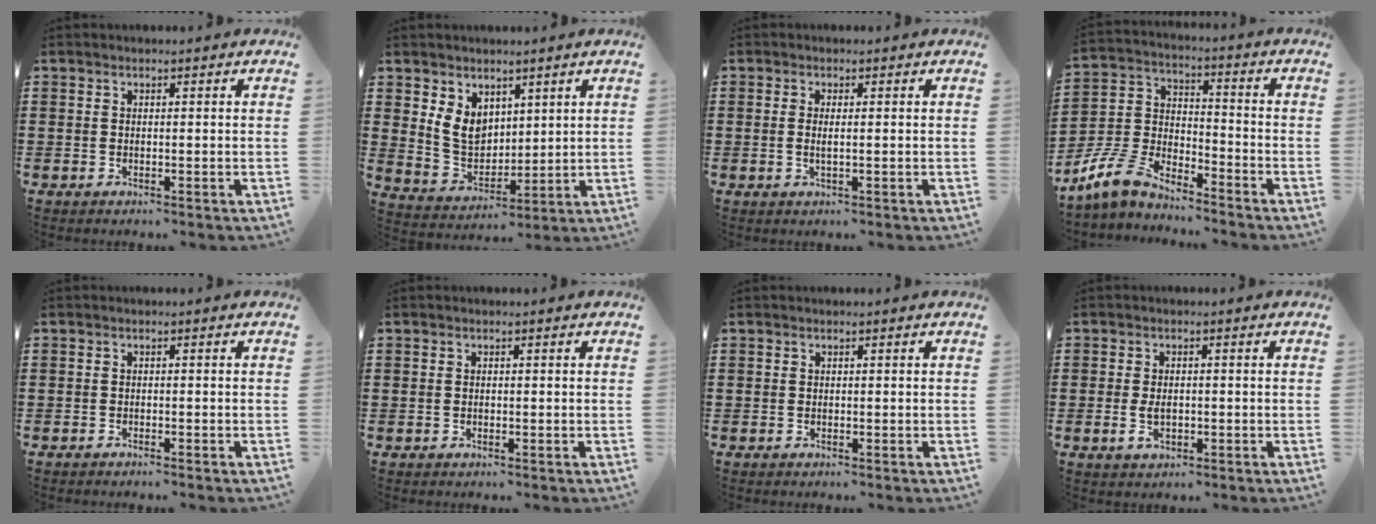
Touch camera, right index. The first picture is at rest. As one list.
[{"total": 6.8, "force": [3.2, 5.1, 3.1], "torque": [-0.087, 0.003, 0.062]}, {"total": 1.4, "force": [-0.1, 0.1, 1.4], "torque": [-0.026, -0.002, -0.002]}, {"total": 7.4, "force": [-6.6, 2.2, 2.5], "torque": [-0.082, -0.001, -0.139]}, {"total": 0.8, "force": [-0.8, 0.0, 0.0], "torque": [-0.003, -0.001, -0.016]}, {"total": 0.0}, {"total": 0.0}, {"total": 2.7, "force": [-0.5, 1.5, 2.3], "torque": [-0.052, -0.005, -0.010]}]